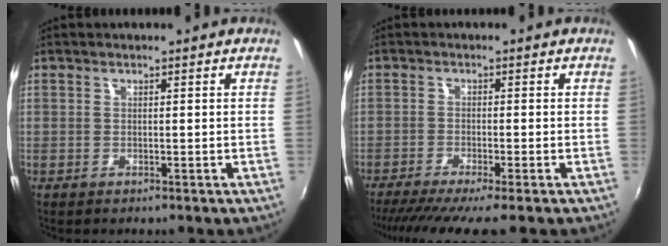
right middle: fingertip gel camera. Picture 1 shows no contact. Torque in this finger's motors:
{"motor_torque": [0.93, -0.88, 0.21, 0.05]}